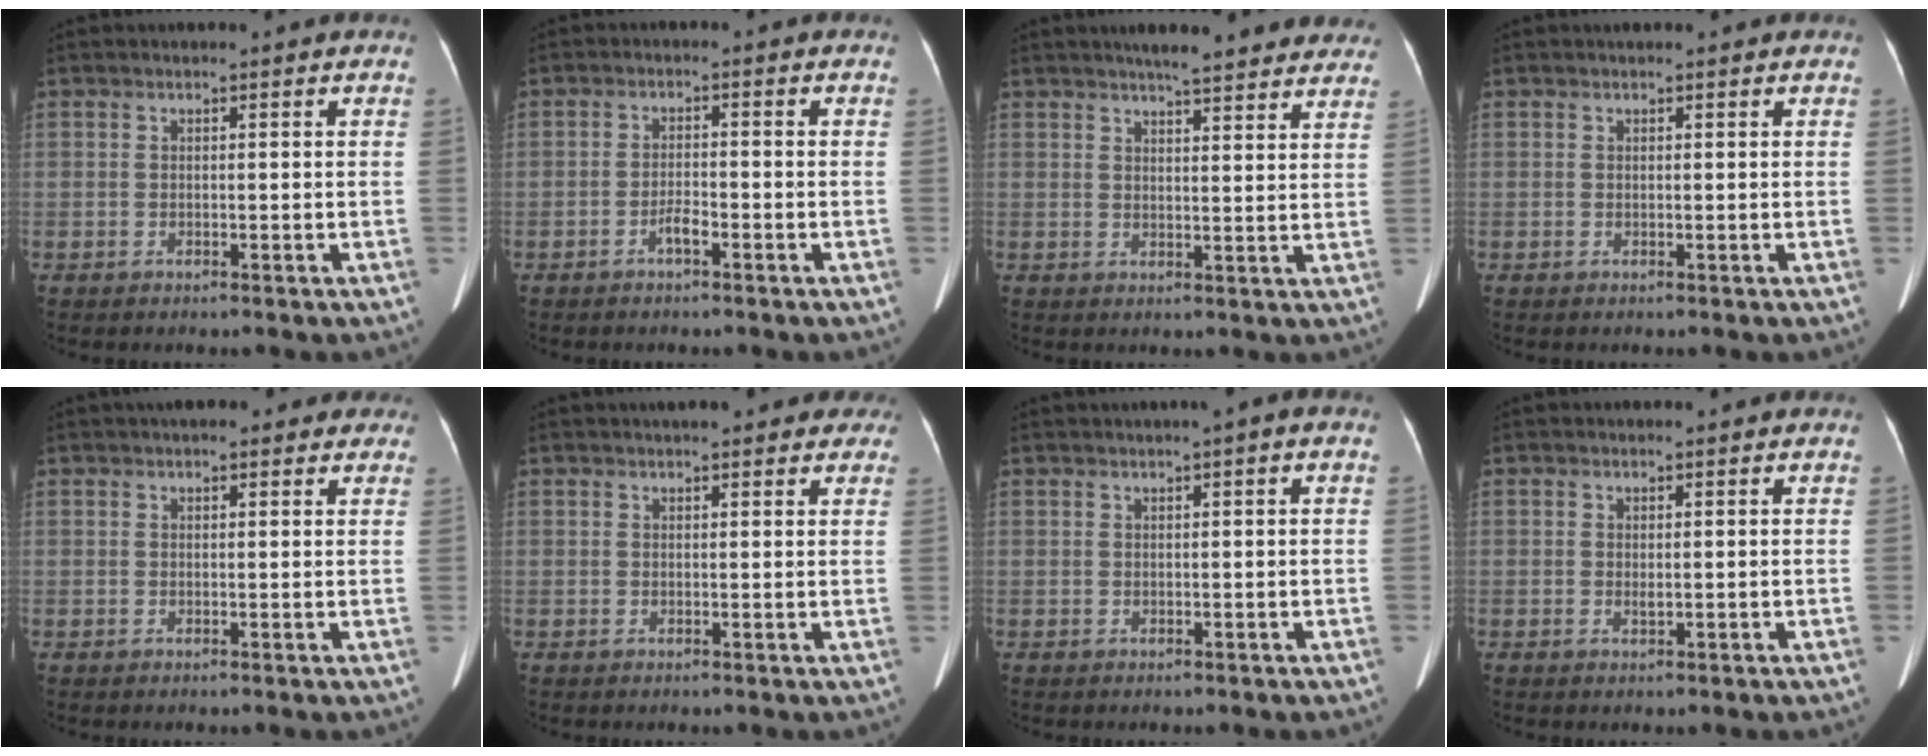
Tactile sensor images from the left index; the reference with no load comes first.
{"total": 2.1, "force": [-1.4, 0.3, 1.5], "torque": [-0.027, 0.002, -0.027]}
{"total": 13.2, "force": [11.6, 2.0, 6.1], "torque": [-0.065, 0.010, 0.130]}
{"total": 1.3, "force": [1.1, 0.3, 0.8], "torque": [-0.007, 0.019, 0.011]}
{"total": 7.0, "force": [5.4, 2.2, 3.9], "torque": [-0.040, 0.025, 0.064]}
{"total": 9.6, "force": [7.9, 2.7, 4.9], "torque": [-0.042, 0.017, 0.084]}
{"total": 2.3, "force": [1.0, 0.0, 2.1], "torque": [-0.037, 0.010, 0.016]}
{"total": 0.6, "force": [0.1, 0.1, 0.5], "torque": [-0.013, -0.002, 0.003]}